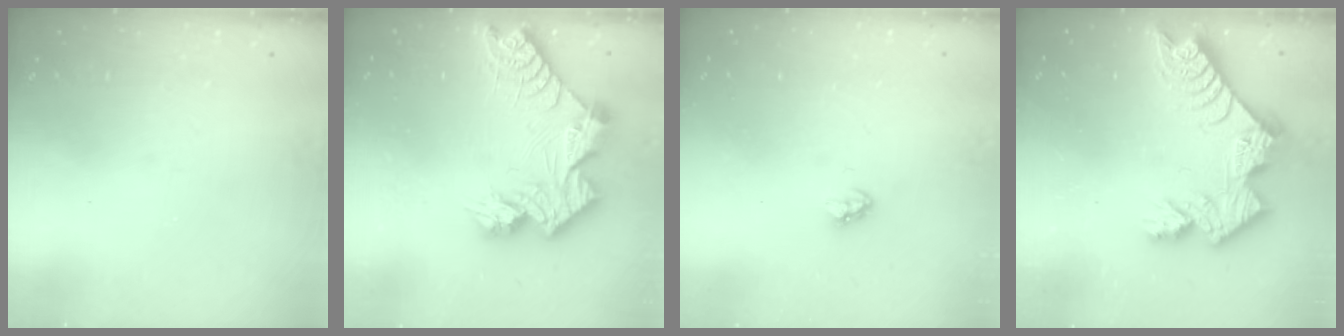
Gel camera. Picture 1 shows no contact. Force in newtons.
{"total": 13.4, "press": 13.4, "slide": 1.1}
{"total": 3.1, "press": 3.1, "slide": 0.2}
{"total": 13.8, "press": 13.8, "slide": 1.1}